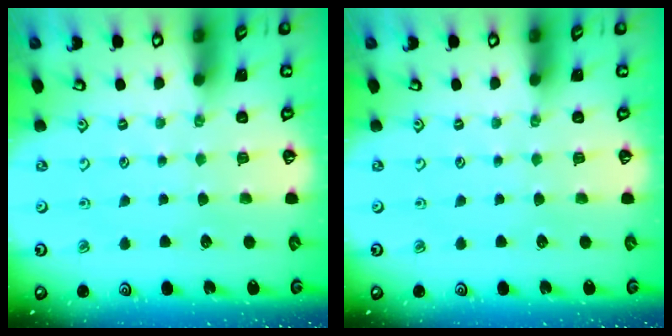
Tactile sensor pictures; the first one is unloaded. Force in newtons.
{"total": 0.0}